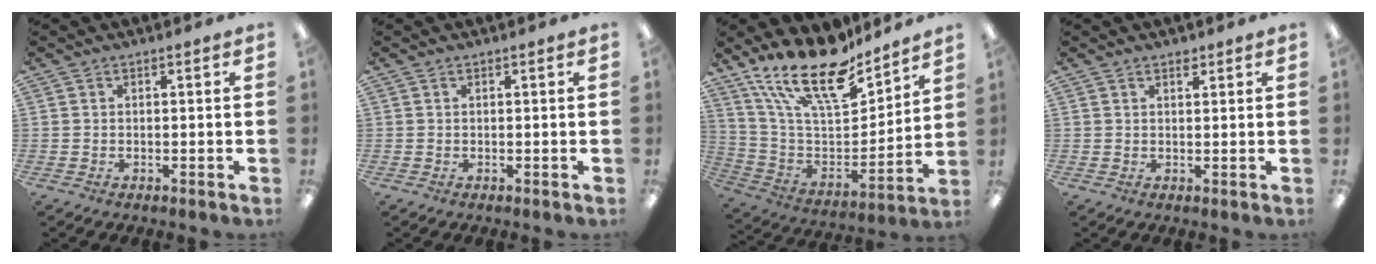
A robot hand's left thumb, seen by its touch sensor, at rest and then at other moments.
{"total": 0.0}
{"total": 21.3, "force": [16.5, 7.3, 11.2], "torque": [-0.225, -0.112, 0.292]}
{"total": 1.6, "force": [1.4, 0.6, 0.6], "torque": [-0.006, -0.004, 0.024]}